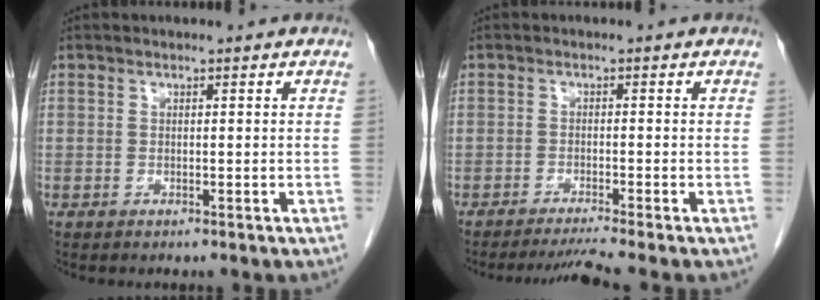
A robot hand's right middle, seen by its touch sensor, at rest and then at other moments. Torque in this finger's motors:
{"motor_torque": [0.04, -0.02, -0.01, 0.00]}